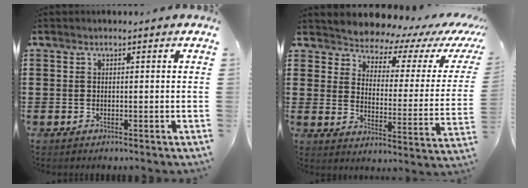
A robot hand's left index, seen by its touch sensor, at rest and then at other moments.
{"total": 4.2, "force": [4.1, 1.0, 0.2], "torque": [-0.028, -0.045, 0.062]}